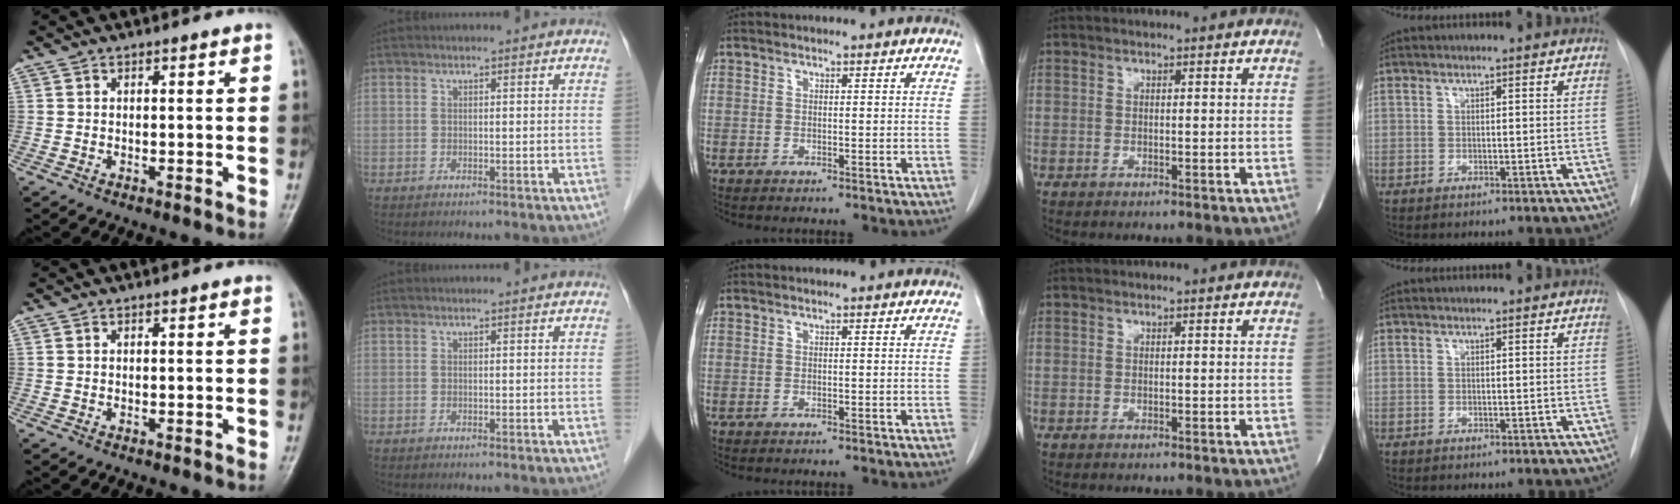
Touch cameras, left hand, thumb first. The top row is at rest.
{}